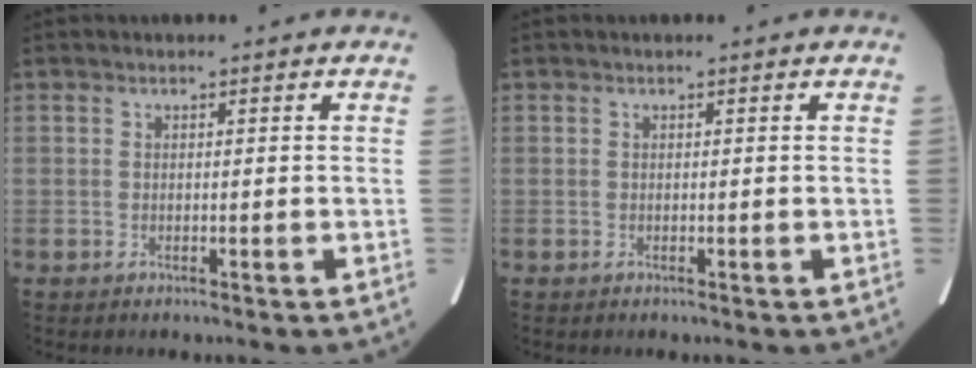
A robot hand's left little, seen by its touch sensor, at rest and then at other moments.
{"total": 0.0}